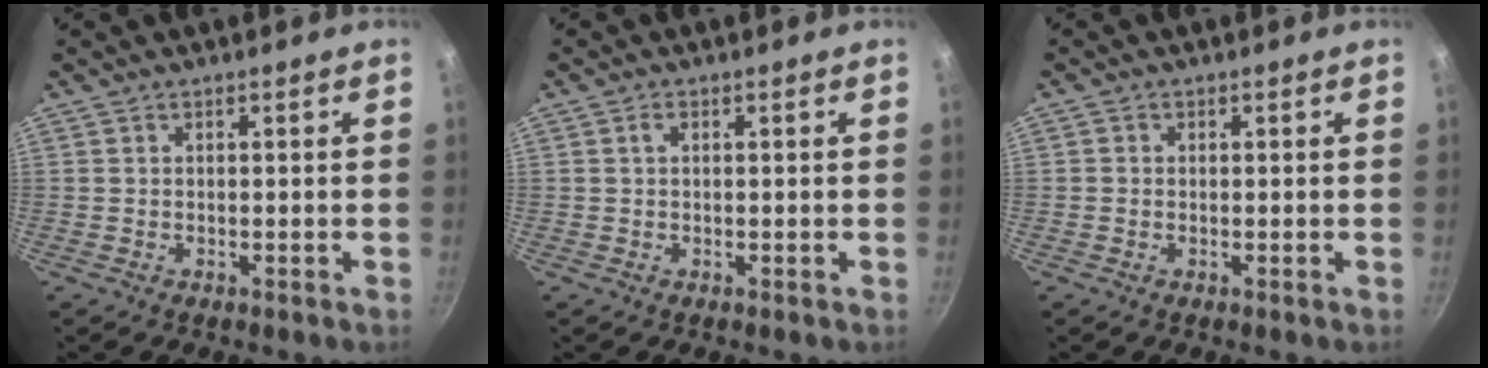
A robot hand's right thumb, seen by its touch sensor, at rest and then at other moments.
{"total": 1.4, "force": [0.4, 0.9, 1.0], "torque": [-0.015, 0.005, 0.006]}
{"total": 0.6, "force": [0.0, 0.5, 0.2], "torque": [-0.002, 0.003, -0.002]}